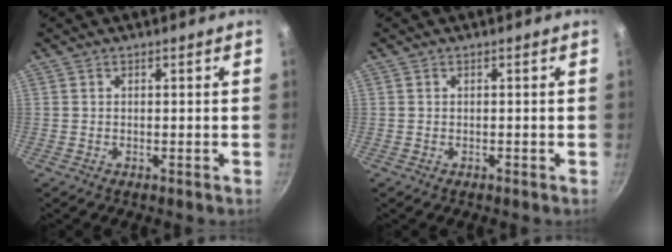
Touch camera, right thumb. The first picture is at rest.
{"total": 0.0}